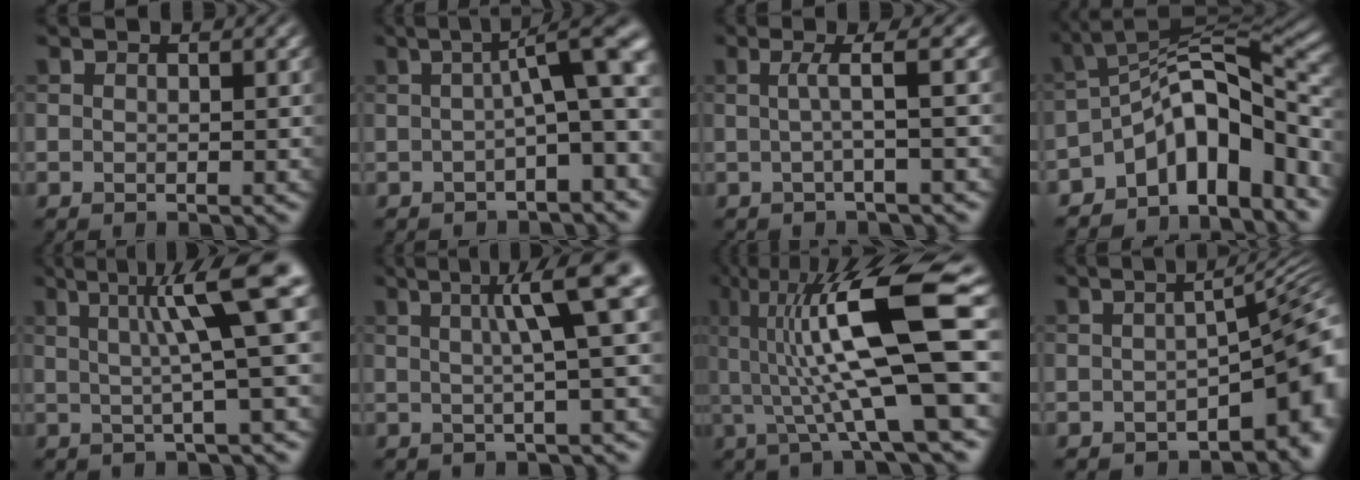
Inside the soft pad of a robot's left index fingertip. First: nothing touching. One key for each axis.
{"total": 8.5, "fx": 0.3, "fy": 2.0, "fz": 8.3, "tx": -0.100, "ty": 0.022, "tz": -0.003}
{"total": 2.6, "fx": 0.0, "fy": 0.5, "fz": 2.5, "tx": -0.040, "ty": 0.004, "tz": -0.006}
{"total": 9.9, "fx": -5.3, "fy": 4.2, "fz": 7.2, "tx": -0.081, "ty": 0.017, "tz": -0.102}
{"total": 7.4, "fx": 1.8, "fy": 1.1, "fz": 7.1, "tx": -0.099, "ty": 0.016, "tz": 0.026}
{"total": 6.1, "fx": 1.5, "fy": 1.0, "fz": 5.8, "tx": -0.073, "ty": 0.021, "tz": 0.021}
{"total": 12.8, "fx": 2.0, "fy": 2.7, "fz": 12.4, "tx": -0.215, "ty": 0.015, "tz": 0.036}
{"total": 7.3, "fx": -2.6, "fy": 2.4, "fz": 6.3, "tx": -0.062, "ty": -0.002, "tz": -0.037}